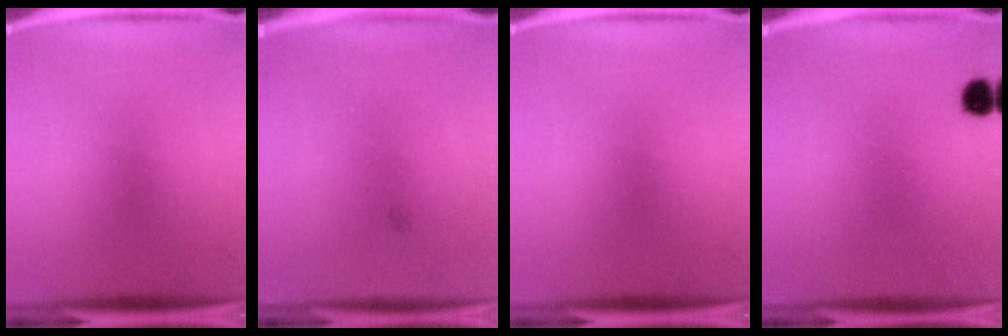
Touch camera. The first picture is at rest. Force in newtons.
{"total": 0.6}
{"total": 0.0}
{"total": 3.2}